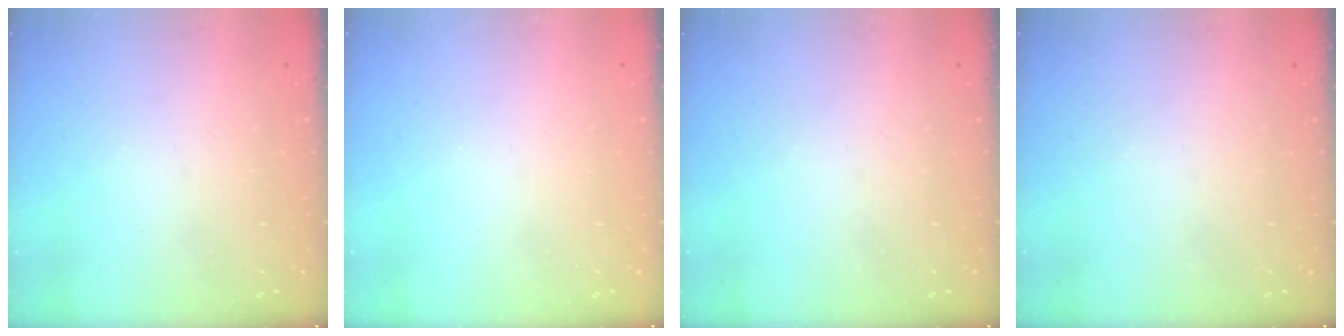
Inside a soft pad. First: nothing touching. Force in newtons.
{"total": 0.0}
{"total": 0.0}
{"total": 0.0}